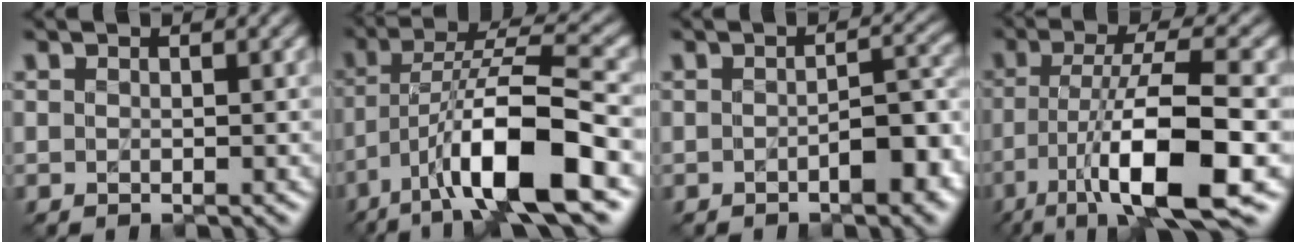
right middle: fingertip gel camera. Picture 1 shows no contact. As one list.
[{"total": 10.9, "force": [-5.2, 2.4, 9.3], "torque": [-0.164, 0.013, -0.099]}, {"total": 4.5, "force": [-1.8, 1.9, 3.6], "torque": [-0.051, 0.008, -0.027]}, {"total": 11.0, "force": [-4.1, 2.5, 9.9], "torque": [-0.169, 0.002, -0.072]}]